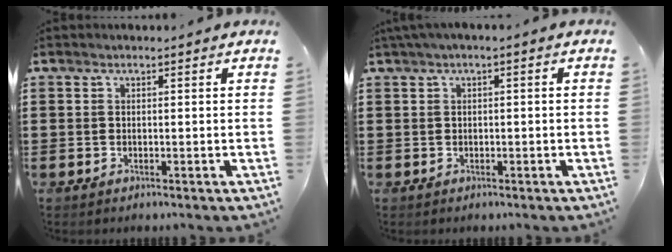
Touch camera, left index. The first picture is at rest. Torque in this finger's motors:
{"motor_torque": [0.99, -1.15, 0.95, 0.21]}